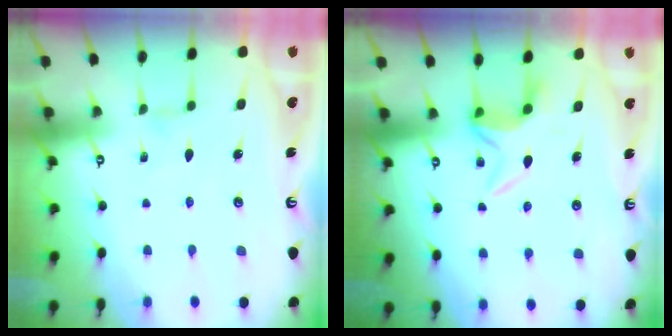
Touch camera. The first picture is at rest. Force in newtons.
{"total": 6.1, "press": 5.9, "slide": 1.6}